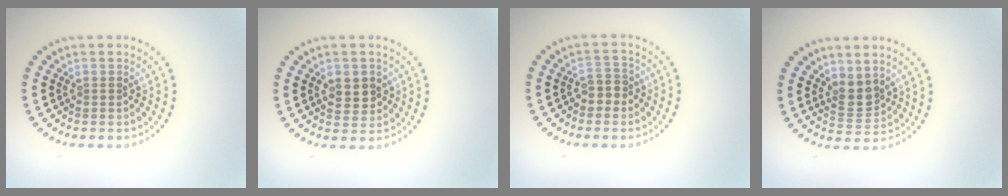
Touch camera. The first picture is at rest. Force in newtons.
{"total": 2.6, "press": 2.5, "slide": 0.6}
{"total": 1.9, "press": 1.8, "slide": 0.7}
{"total": 2.2, "press": 1.8, "slide": 1.3}